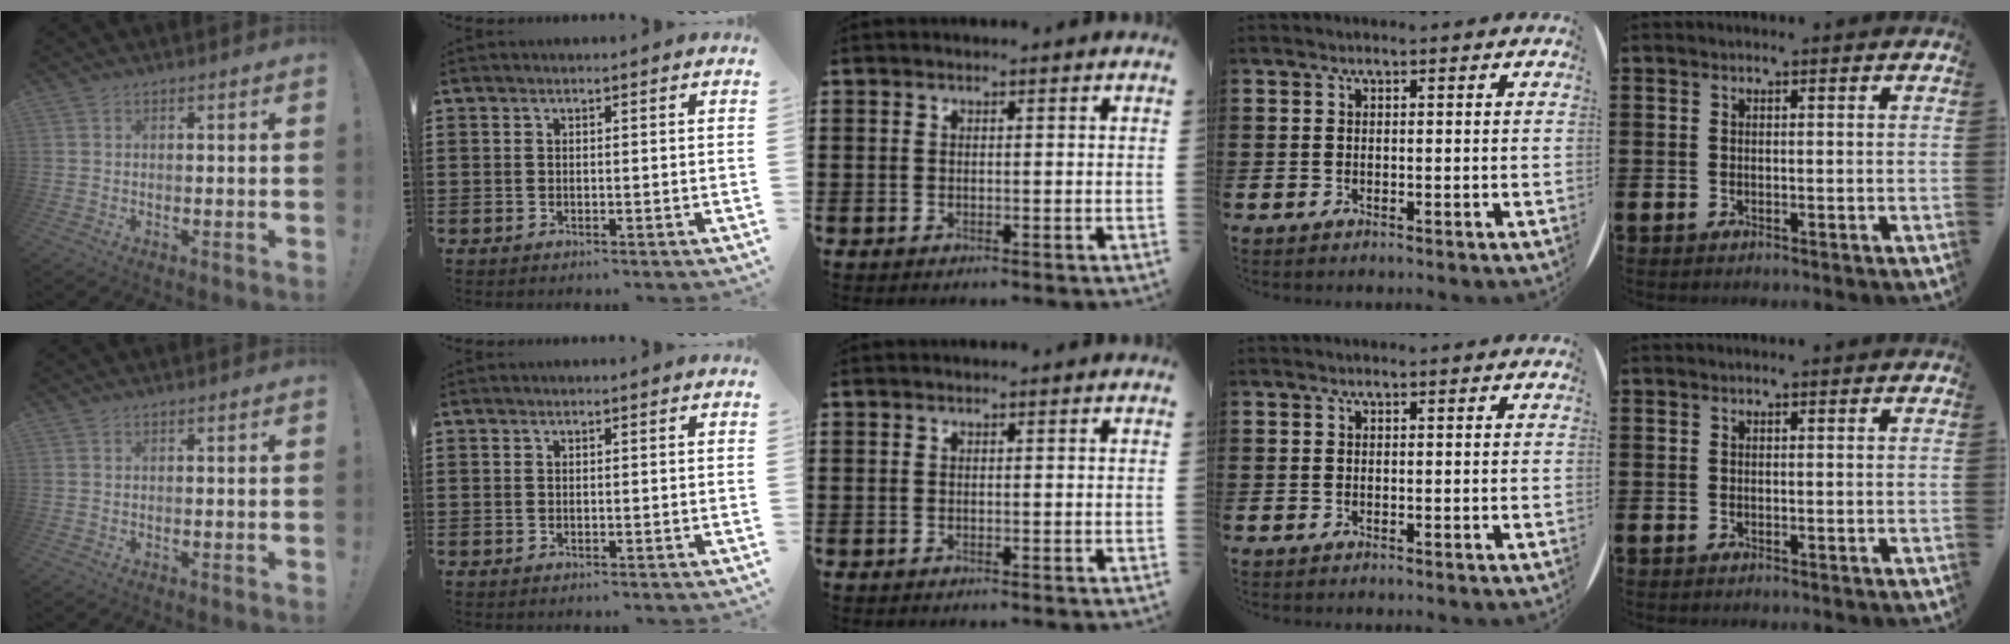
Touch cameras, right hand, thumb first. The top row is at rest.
{}